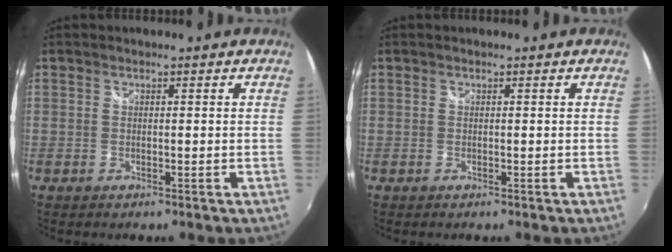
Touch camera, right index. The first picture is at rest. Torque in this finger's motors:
{"motor_torque": [0.00, 0.00, 0.01, 0.00]}